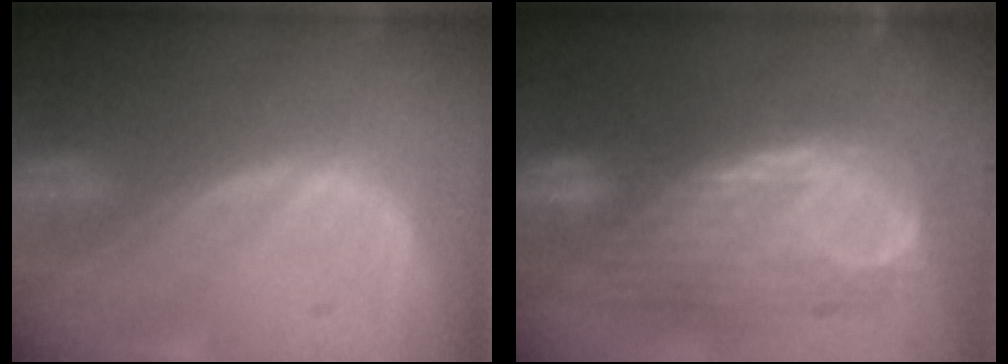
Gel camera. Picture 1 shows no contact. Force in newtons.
{"total": 10.4, "press": 9.9, "slide": 3.0}